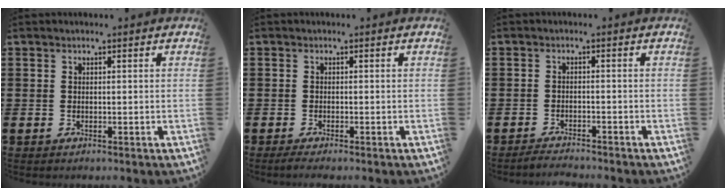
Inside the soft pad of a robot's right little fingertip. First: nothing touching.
{"total": 0.9, "force": [-0.5, 0.1, 0.7], "torque": [-0.012, -0.002, -0.010]}
{"total": 1.7, "force": [-1.7, -0.1, 0.1], "torque": [-0.004, 0.003, -0.033]}